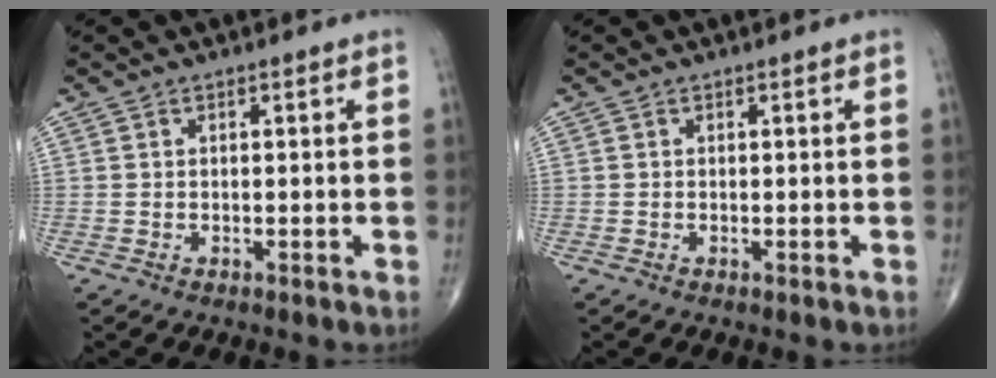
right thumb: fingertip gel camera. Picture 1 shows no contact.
{"total": 0.0}